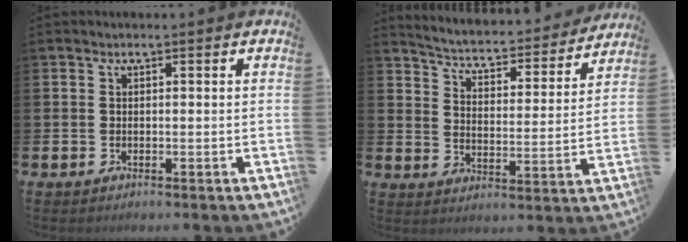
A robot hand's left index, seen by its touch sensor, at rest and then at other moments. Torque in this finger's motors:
{"motor_torque": [1.09, -1.05, 0.28, 0.13]}